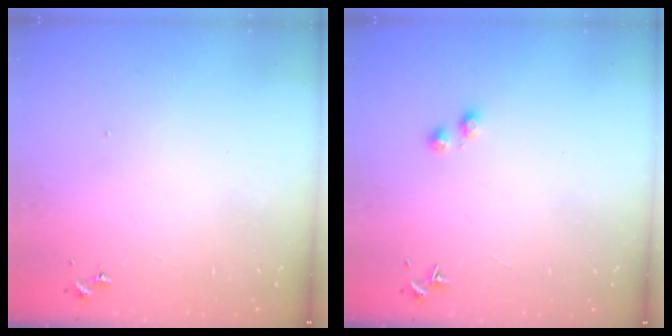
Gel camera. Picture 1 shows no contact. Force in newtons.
{"total": 2.7, "press": 2.6, "slide": 0.9}